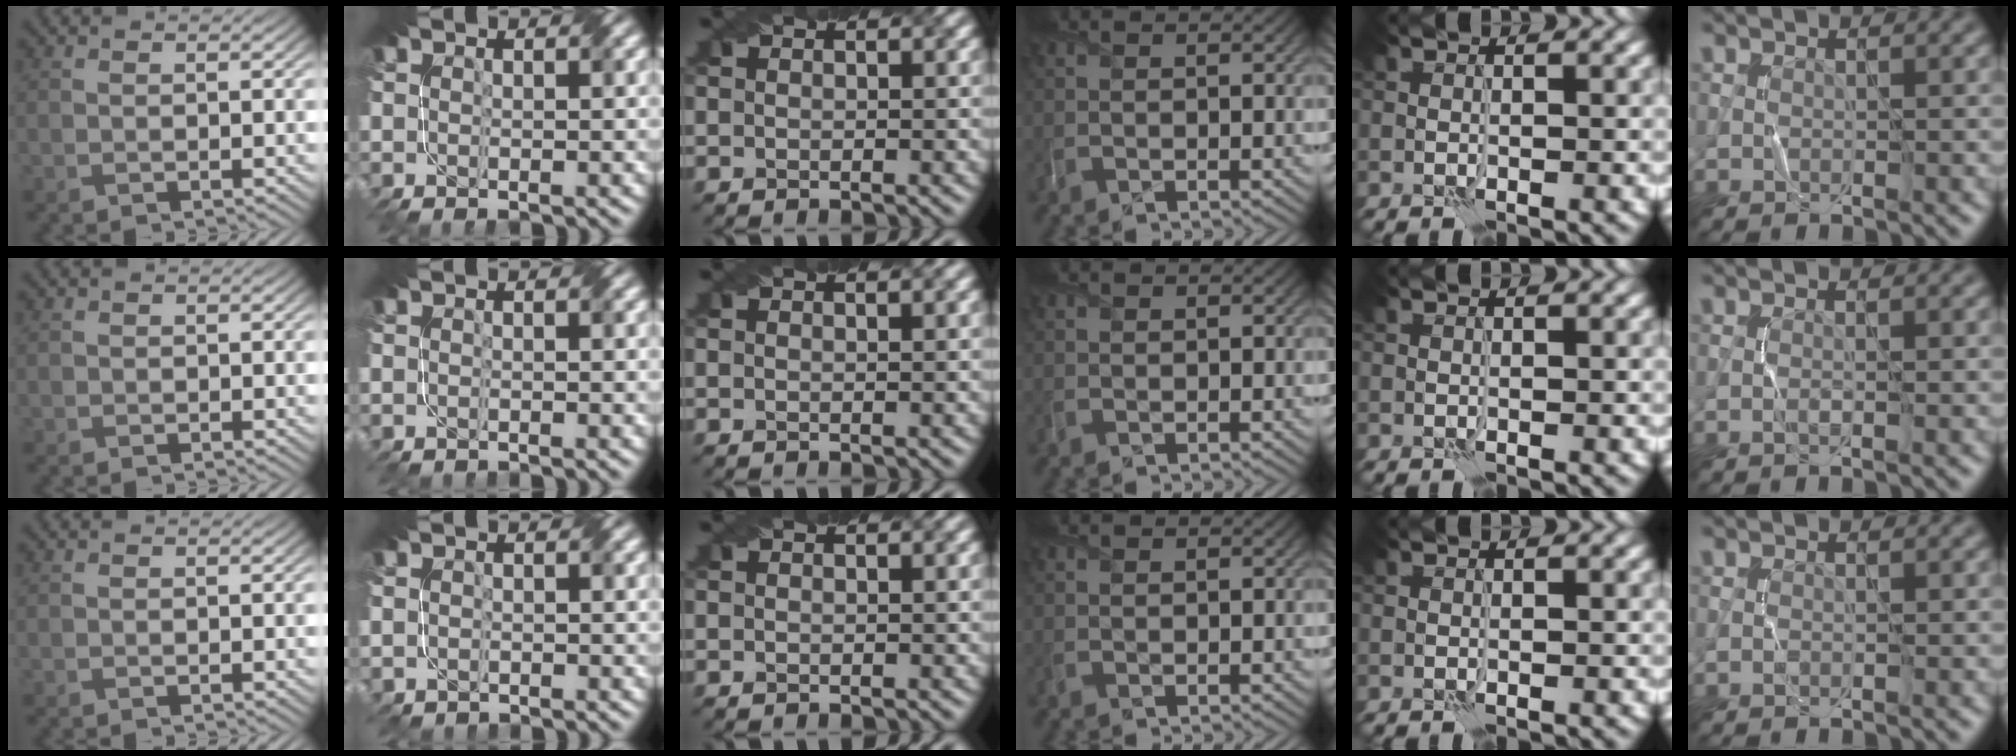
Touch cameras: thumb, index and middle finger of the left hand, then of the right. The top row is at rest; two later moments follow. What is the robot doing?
{"motion": "fold", "object": "netting"}